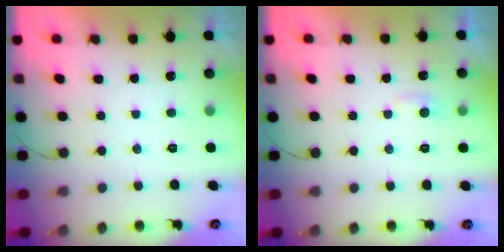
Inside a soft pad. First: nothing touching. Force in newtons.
{"total": 4.2, "press": 4.1, "slide": 0.5}